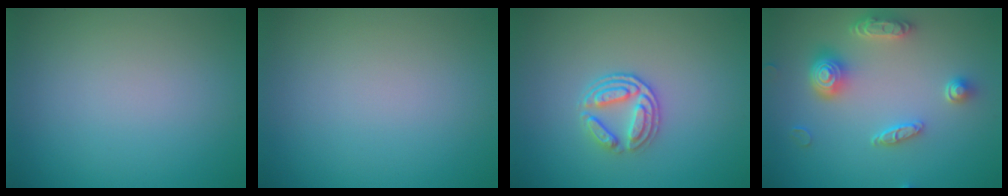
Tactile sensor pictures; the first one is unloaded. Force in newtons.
{"total": 0.0}
{"total": 2.9, "press": 2.5, "slide": 1.6}
{"total": 4.8, "press": 3.9, "slide": 2.8}